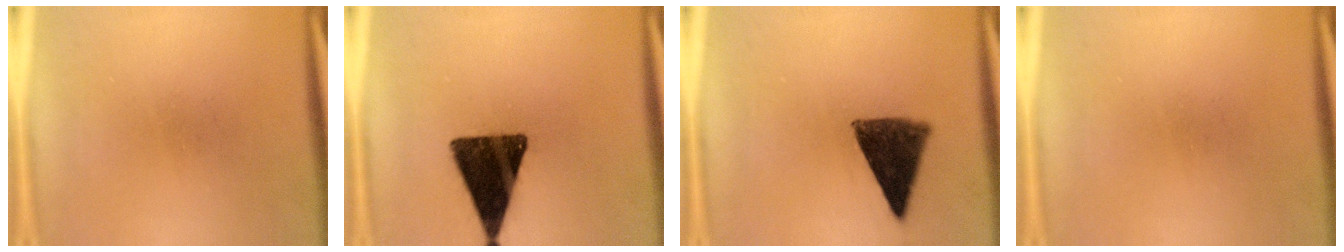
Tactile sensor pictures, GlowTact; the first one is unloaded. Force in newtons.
{"total": 14.9}
{"total": 10.4}
{"total": 0.0}